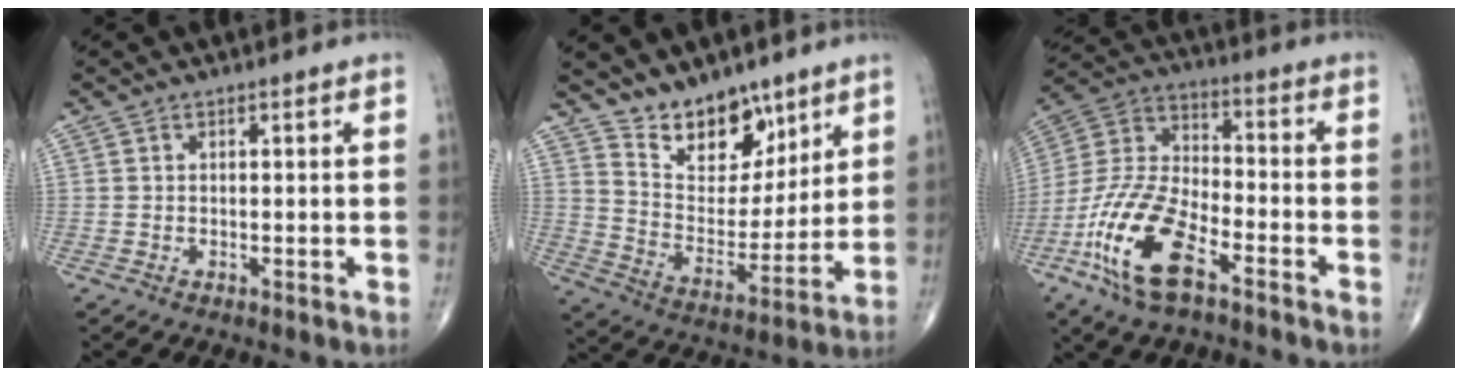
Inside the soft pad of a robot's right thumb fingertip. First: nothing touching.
{"total": 13.4, "force": [9.8, 7.1, 5.8], "torque": [-0.050, -0.078, 0.183]}
{"total": 16.9, "force": [-8.7, 6.9, 12.8], "torque": [-0.269, 0.038, -0.171]}